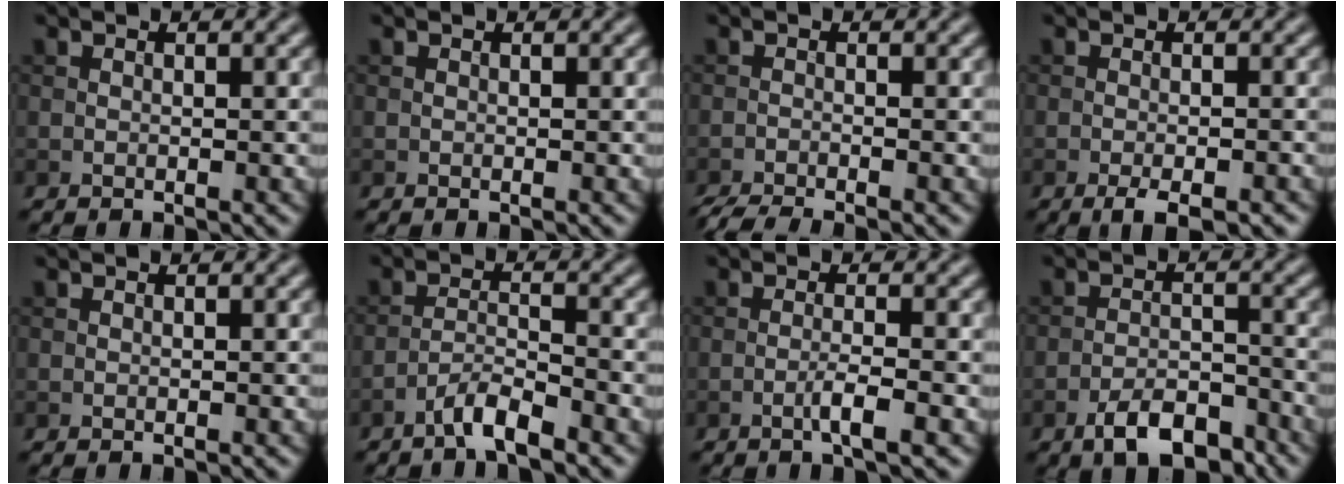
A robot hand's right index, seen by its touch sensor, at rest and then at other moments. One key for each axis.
{"total": 0.0}
{"total": 4.3, "fx": -3.7, "fy": 0.5, "fz": 2.2, "tx": -0.037, "ty": -0.016, "tz": -0.071}
{"total": 3.1, "fx": -2.0, "fy": 0.6, "fz": 2.3, "tx": -0.042, "ty": -0.003, "tz": -0.031}
{"total": 0.0}
{"total": 3.3, "fx": -2.5, "fy": 0.5, "fz": 2.0, "tx": -0.036, "ty": 0.008, "tz": -0.052}
{"total": 2.4, "fx": -1.0, "fy": 0.2, "fz": 2.1, "tx": -0.036, "ty": 0.007, "tz": -0.023}
{"total": 5.6, "fx": -3.9, "fy": 2.2, "fz": 3.4, "tx": -0.054, "ty": 0.001, "tz": -0.069}